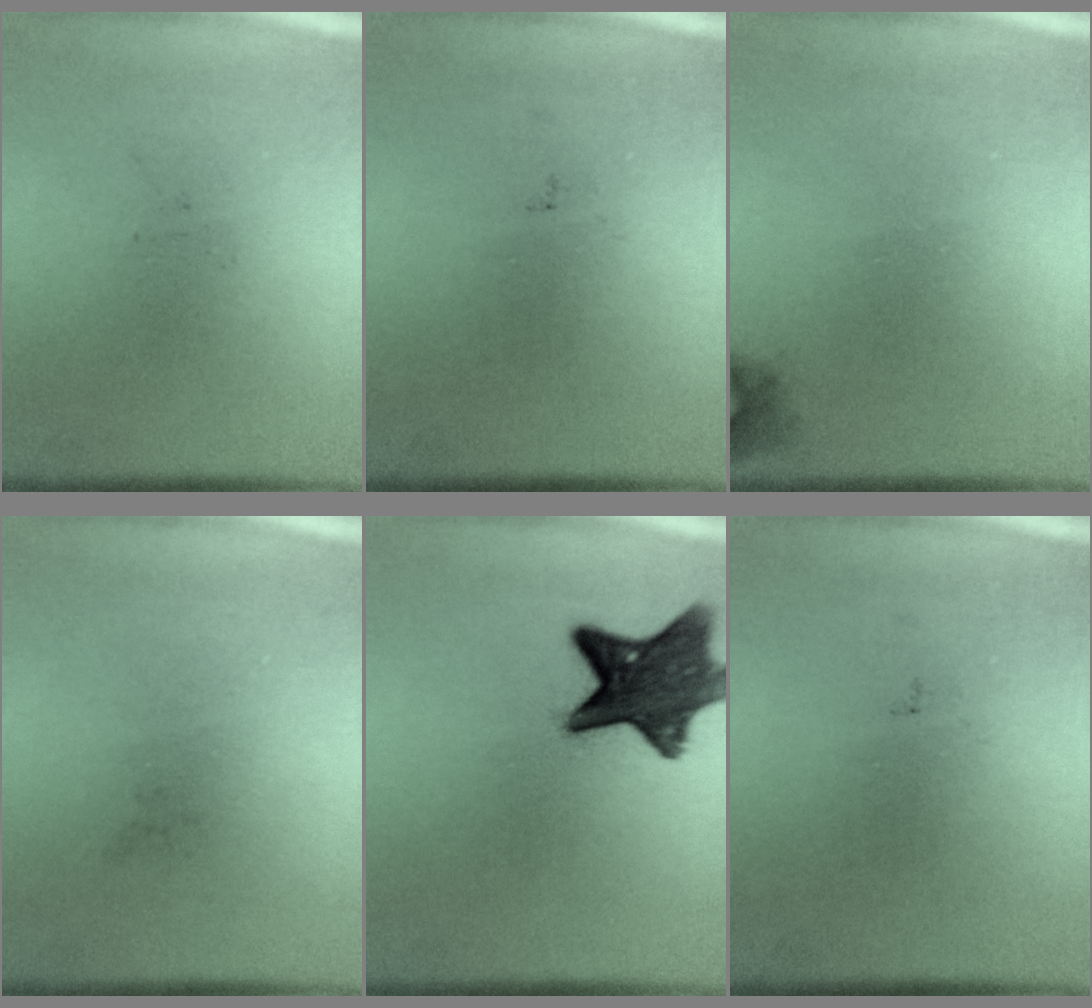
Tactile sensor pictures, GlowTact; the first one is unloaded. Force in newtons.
{"total": 0.0}
{"total": 1.1}
{"total": 0.0}
{"total": 11.7}
{"total": 0.0}